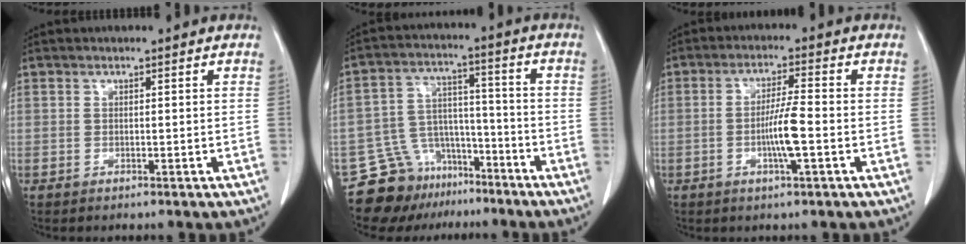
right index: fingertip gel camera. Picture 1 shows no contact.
{"total": 10.8, "force": [-8.6, 6.4, 1.3], "torque": [-0.021, 0.053, -0.139]}
{"total": 5.7, "force": [-1.4, 0.0, 5.6], "torque": [-0.108, -0.004, -0.026]}